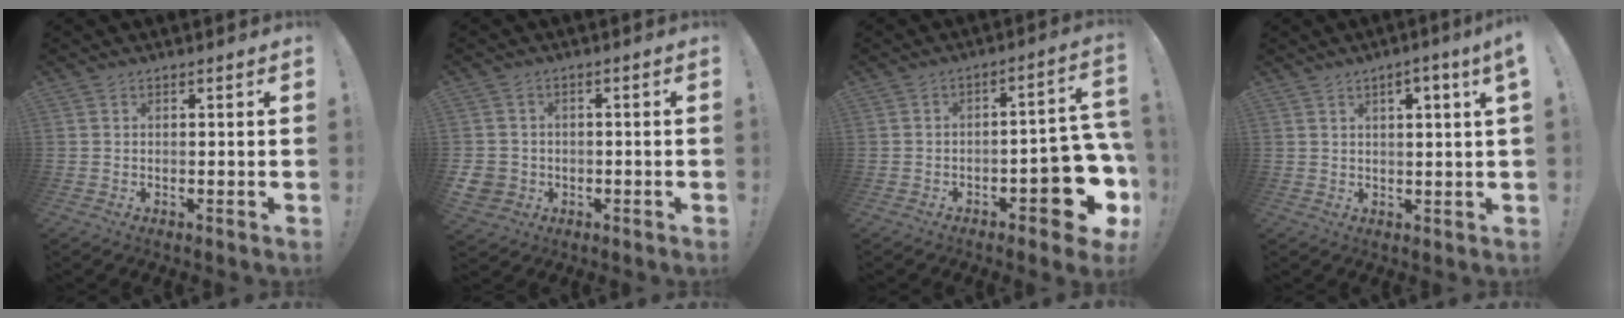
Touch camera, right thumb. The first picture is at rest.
{"total": 4.9, "force": [-0.7, 4.6, 1.6], "torque": [-0.030, 0.004, -0.012]}
{"total": 13.5, "force": [-6.2, 4.9, 10.9], "torque": [-0.107, 0.037, -0.094]}
{"total": 4.0, "force": [1.8, -0.3, 3.6], "torque": [-0.045, -0.010, 0.023]}